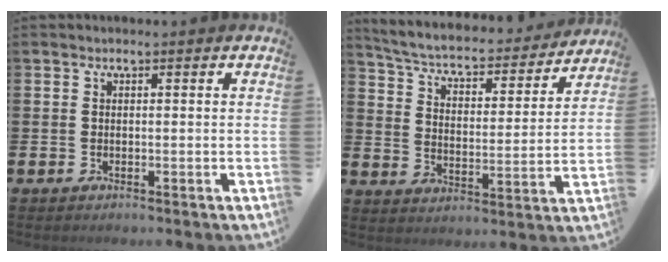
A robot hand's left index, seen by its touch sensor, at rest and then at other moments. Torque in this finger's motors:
{"motor_torque": [0.91, -1.23, 0.29, 0.04]}